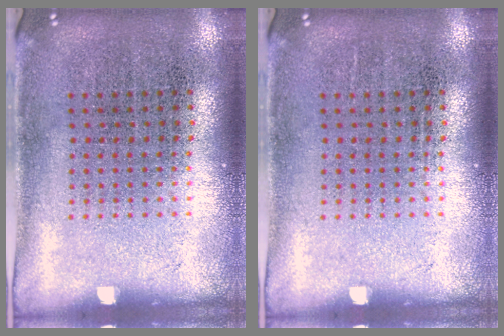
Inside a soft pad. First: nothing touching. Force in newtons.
{"total": 0.0}